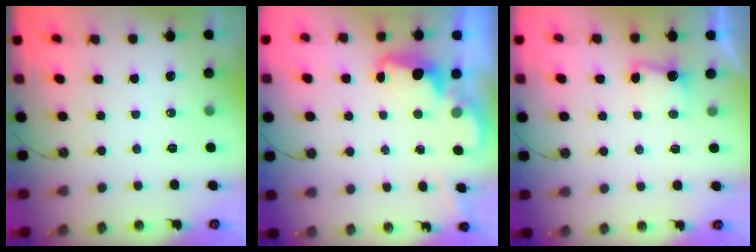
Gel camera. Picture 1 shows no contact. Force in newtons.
{"total": 2.2, "press": 2.2, "slide": 0.5}
{"total": 3.4, "press": 3.3, "slide": 1.1}